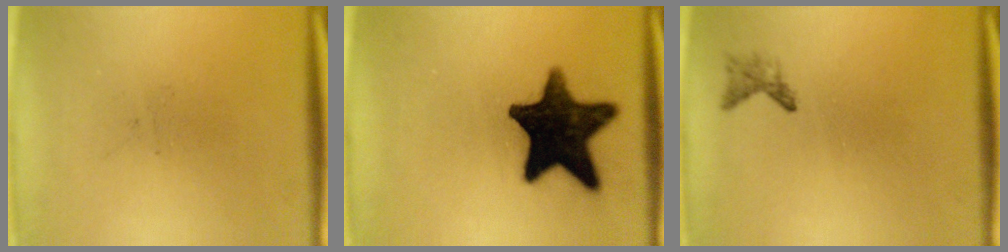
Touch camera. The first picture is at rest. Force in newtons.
{"total": 15.5}
{"total": 1.1}